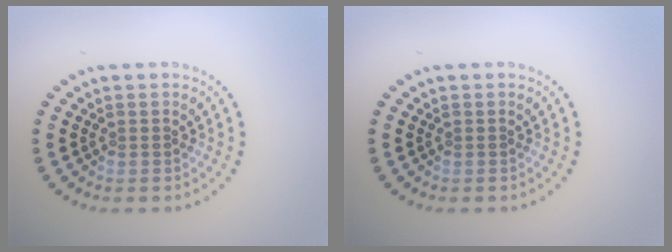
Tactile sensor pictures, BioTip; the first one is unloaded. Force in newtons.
{"total": 0.0}